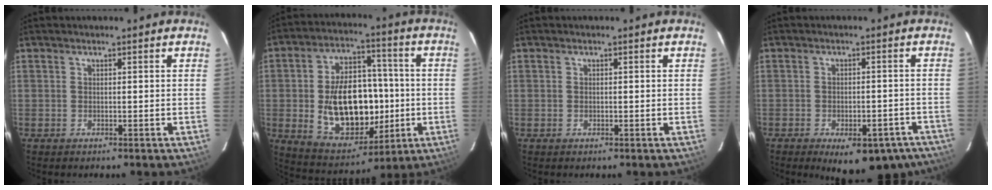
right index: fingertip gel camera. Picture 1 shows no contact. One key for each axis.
{"total": 19.6, "fx": -2.0, "fy": 12.1, "fz": 15.4, "tx": -0.282, "ty": 0.019, "tz": -0.007}
{"total": 0.0}
{"total": 14.7, "fx": -10.5, "fy": 6.6, "fz": 7.9, "tx": -0.118, "ty": 0.001, "tz": -0.119}